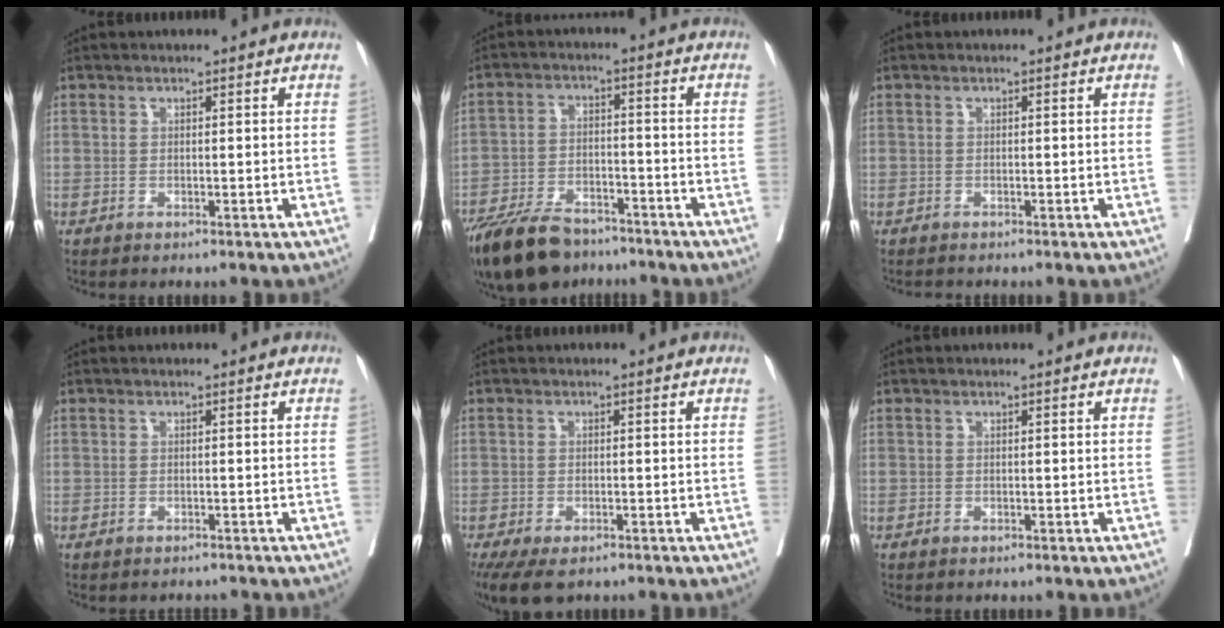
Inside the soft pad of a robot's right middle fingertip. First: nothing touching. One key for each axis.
{"total": 12.2, "fx": -10.0, "fy": 4.6, "fz": 5.2, "tx": -0.088, "ty": -0.008, "tz": -0.168}
{"total": 0.7, "fx": -0.7, "fy": 0.1, "fz": 0.1, "tx": -0.006, "ty": -0.004, "tz": -0.012}
{"total": 1.3, "fx": -1.2, "fy": 0.4, "fz": 0.0, "tx": -0.005, "ty": -0.002, "tz": -0.018}
{"total": 8.3, "fx": -5.5, "fy": 3.9, "fz": 4.8, "tx": -0.103, "ty": -0.017, "tz": -0.084}
{"total": 0.0}